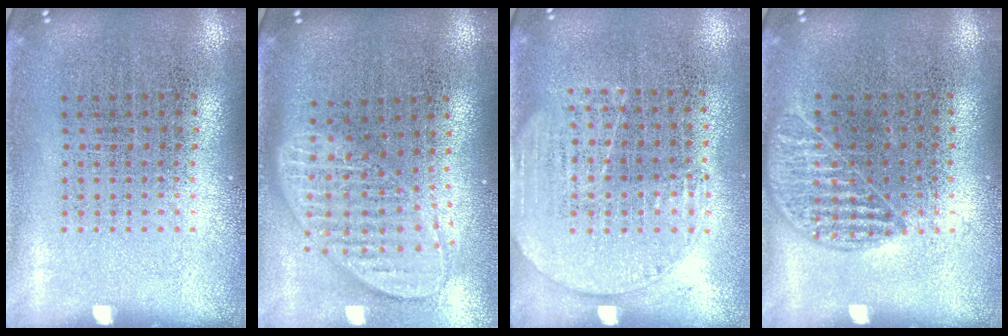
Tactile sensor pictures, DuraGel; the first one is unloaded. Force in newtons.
{"total": 2.0, "press": 1.5, "slide": 1.2}
{"total": 1.5, "press": 1.3, "slide": 0.7}
{"total": 1.0, "press": 0.9, "slide": 0.4}